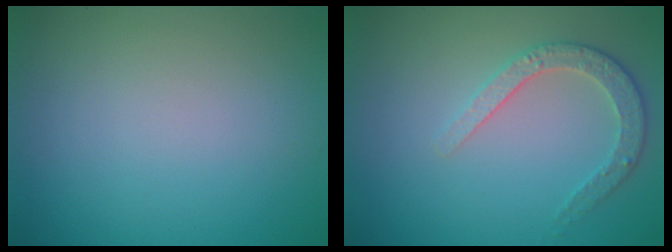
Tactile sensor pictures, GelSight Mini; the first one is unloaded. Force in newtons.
{"total": 2.9, "press": 2.8, "slide": 0.7}